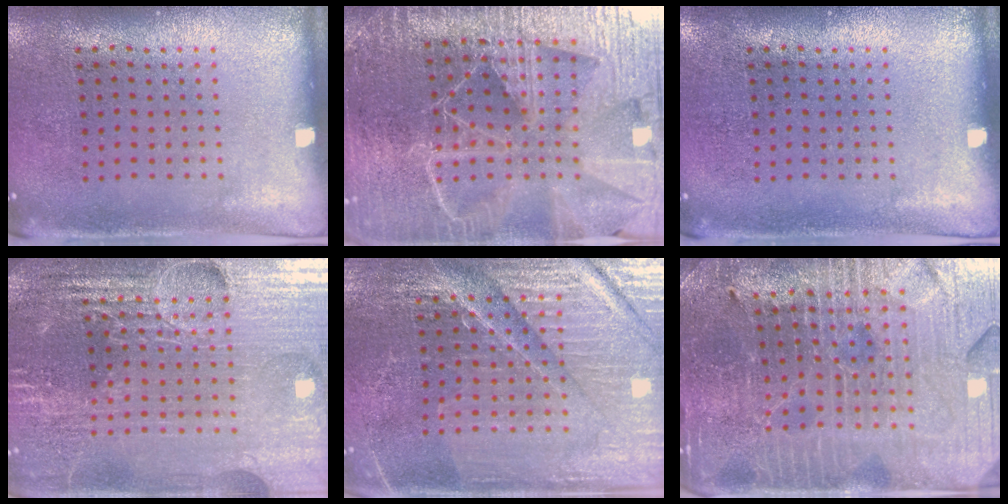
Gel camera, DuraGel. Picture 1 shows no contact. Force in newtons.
{"total": 6.5, "press": 5.5, "slide": 3.3}
{"total": 0.0}
{"total": 6.0, "press": 5.4, "slide": 2.6}
{"total": 5.2, "press": 4.8, "slide": 1.8}
{"total": 4.5, "press": 4.3, "slide": 1.3}